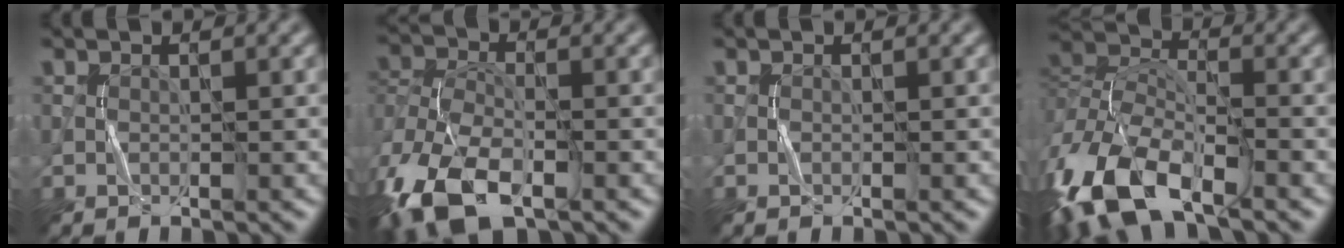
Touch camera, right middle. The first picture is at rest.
{"total": 12.5, "force": [-7.1, 6.4, 8.0], "torque": [-0.172, -0.027, -0.130]}
{"total": 0.7, "force": [-0.4, 0.5, 0.3], "torque": [-0.006, -0.001, -0.008]}
{"total": 12.3, "force": [-6.6, 5.8, 8.6], "torque": [-0.186, -0.006, -0.138]}